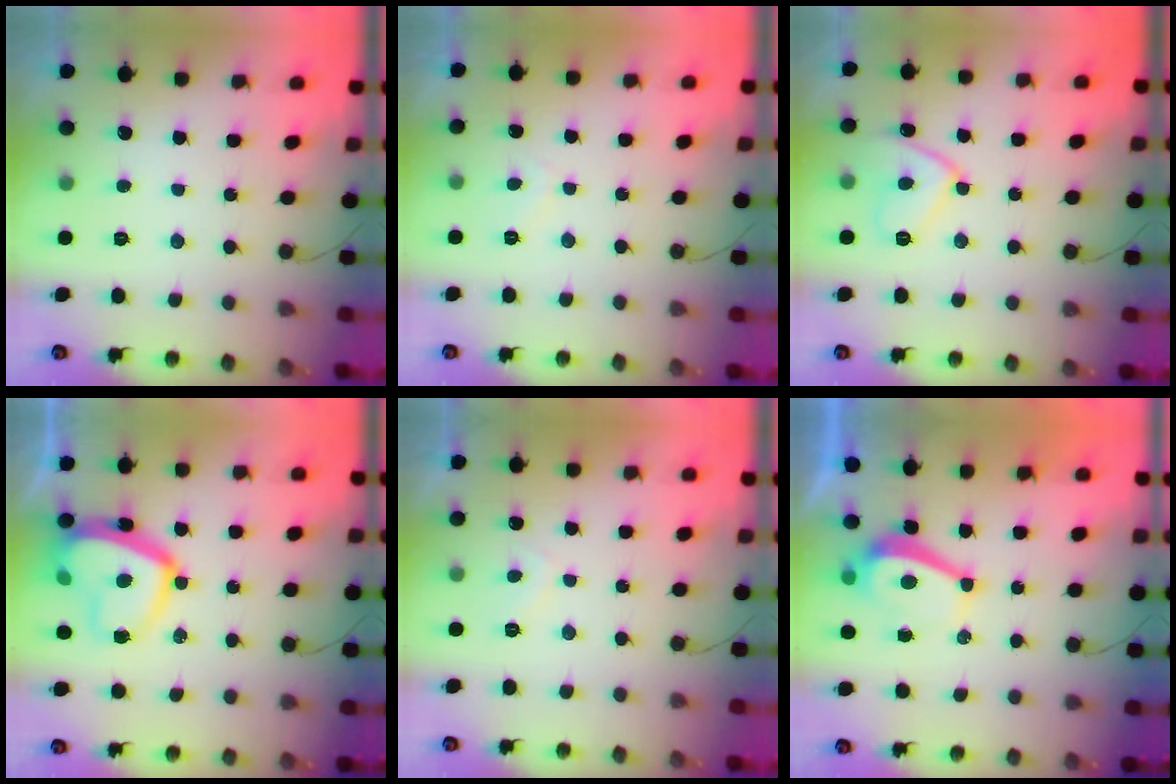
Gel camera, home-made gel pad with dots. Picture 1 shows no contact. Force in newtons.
{"total": 1.4, "press": 1.3, "slide": 0.5}
{"total": 9.6, "press": 9.5, "slide": 0.9}
{"total": 14.8, "press": 14.8, "slide": 1.2}
{"total": 1.6, "press": 1.5, "slide": 0.6}
{"total": 4.9, "press": 4.9, "slide": 0.3}